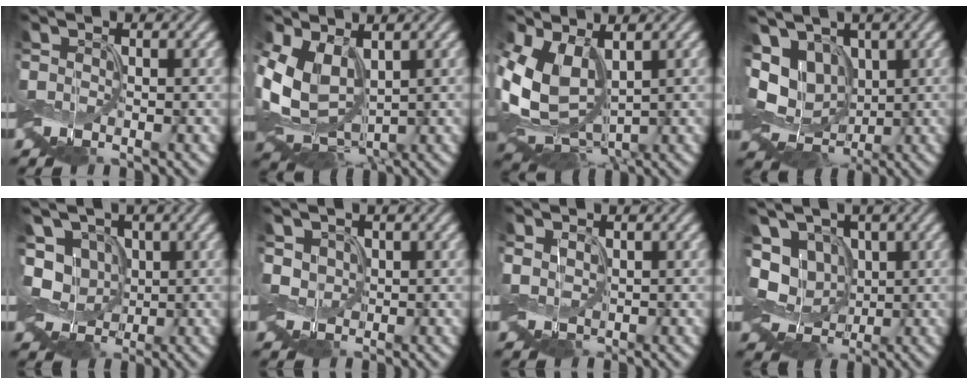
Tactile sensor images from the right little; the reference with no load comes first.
{"total": 7.1, "force": [0.6, 4.8, 5.2], "torque": [-0.123, -0.016, 0.015]}
{"total": 8.1, "force": [1.1, 5.2, 6.1], "torque": [-0.153, -0.015, 0.031]}
{"total": 9.1, "force": [1.0, 7.1, 5.6], "torque": [-0.120, -0.003, 0.017]}
{"total": 5.7, "force": [-0.3, 4.7, 3.3], "torque": [-0.064, -0.002, -0.015]}
{"total": 1.7, "force": [0.3, 1.5, 0.6], "torque": [-0.024, 0.001, 0.005]}
{"total": 0.9, "force": [0.4, 0.7, 0.4], "torque": [-0.017, -0.001, 0.009]}
{"total": 7.2, "force": [-0.1, 5.7, 4.3], "torque": [-0.088, 0.001, -0.005]}